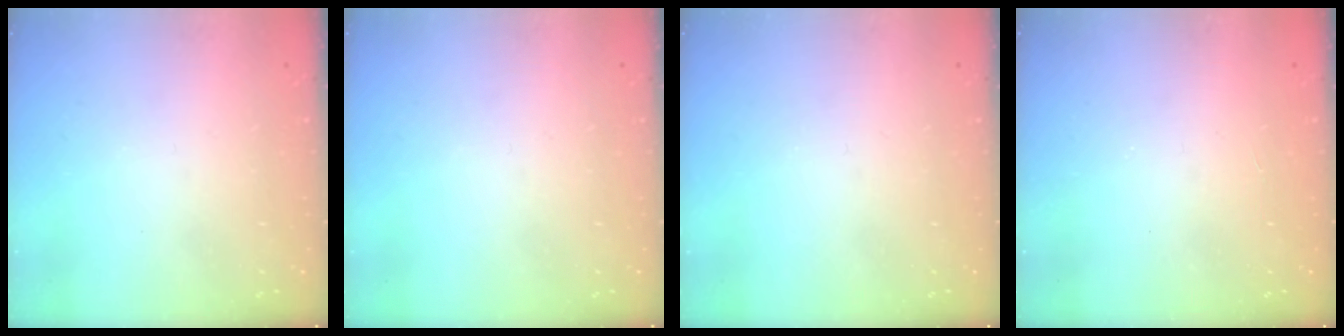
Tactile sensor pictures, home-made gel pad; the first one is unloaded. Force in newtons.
{"total": 0.0}
{"total": 0.0}
{"total": 1.2, "press": 1.1, "slide": 0.2}